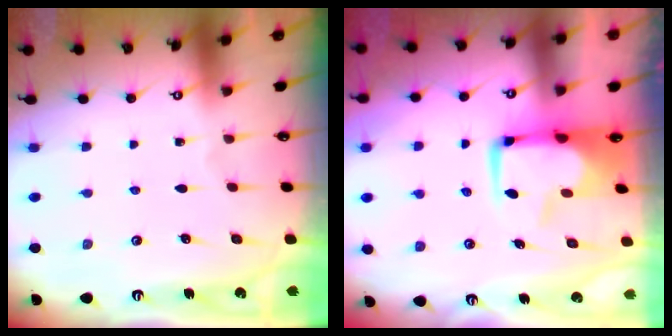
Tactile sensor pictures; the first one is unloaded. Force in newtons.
{"total": 2.0, "press": 1.8, "slide": 0.9}